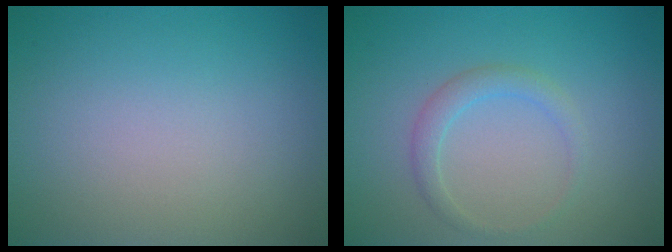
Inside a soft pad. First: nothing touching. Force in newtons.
{"total": 1.7, "press": 1.7, "slide": 0.2}